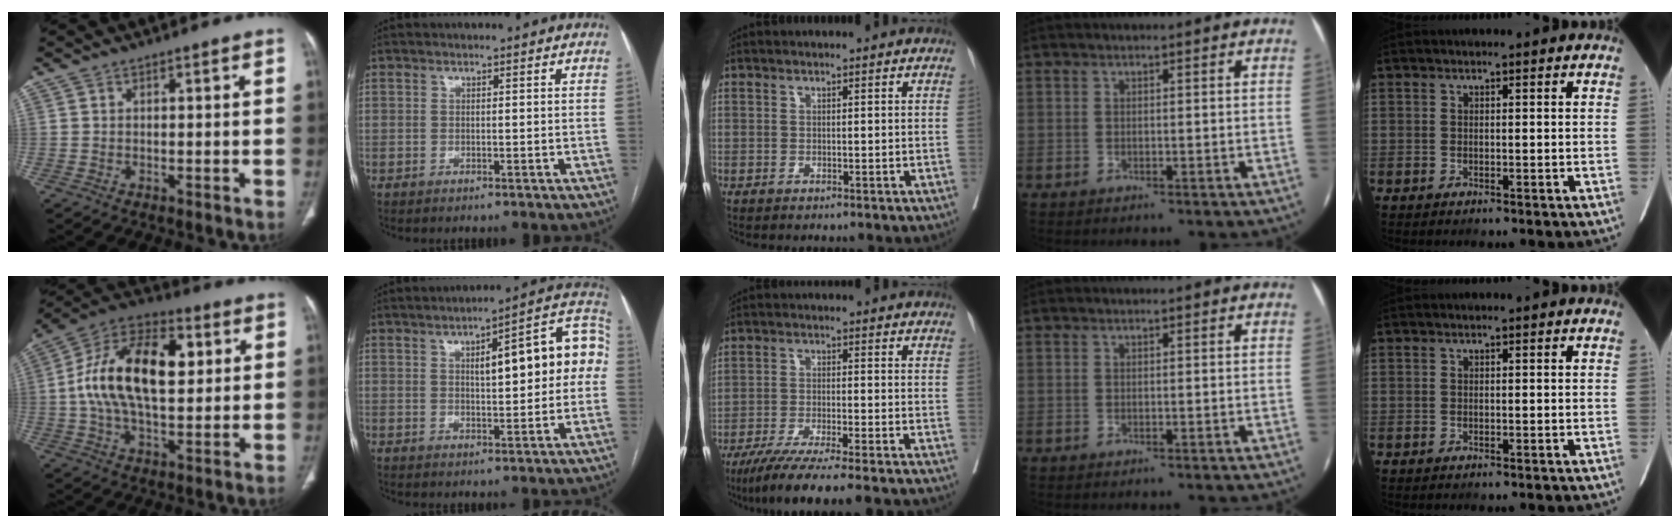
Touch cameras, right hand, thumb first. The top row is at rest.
{"thumb": {"total": 20.7, "force": [3.1, 11.2, 17.1], "torque": [-0.292, 0.018, 0.045]}, "index": {"total": 13.5, "force": [1.8, 3.5, 12.9], "torque": [-0.167, 0.043, 0.025]}, "middle": {"total": 14.9, "force": [-12.9, -0.5, 7.5], "torque": [-0.103, -0.040, -0.199]}}